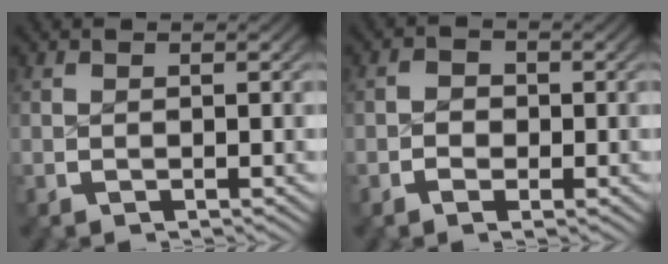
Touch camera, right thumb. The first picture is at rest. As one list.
[{"total": 1.6, "force": [-0.3, 1.2, 1.0], "torque": [-0.015, -0.003, -0.009]}]